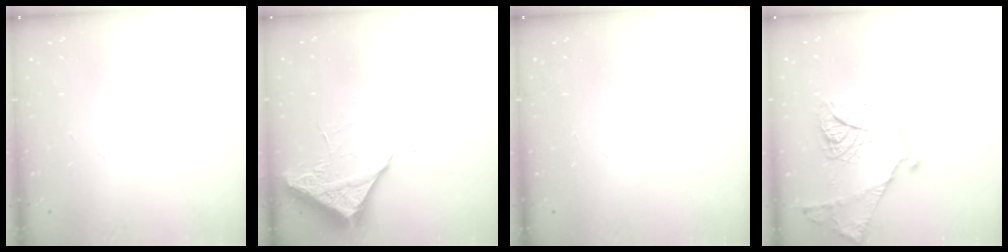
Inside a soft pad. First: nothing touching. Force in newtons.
{"total": 5.8, "press": 5.8, "slide": 0.2}
{"total": 1.6, "press": 1.6, "slide": 0.1}
{"total": 18.1, "press": 18.0, "slide": 1.6}